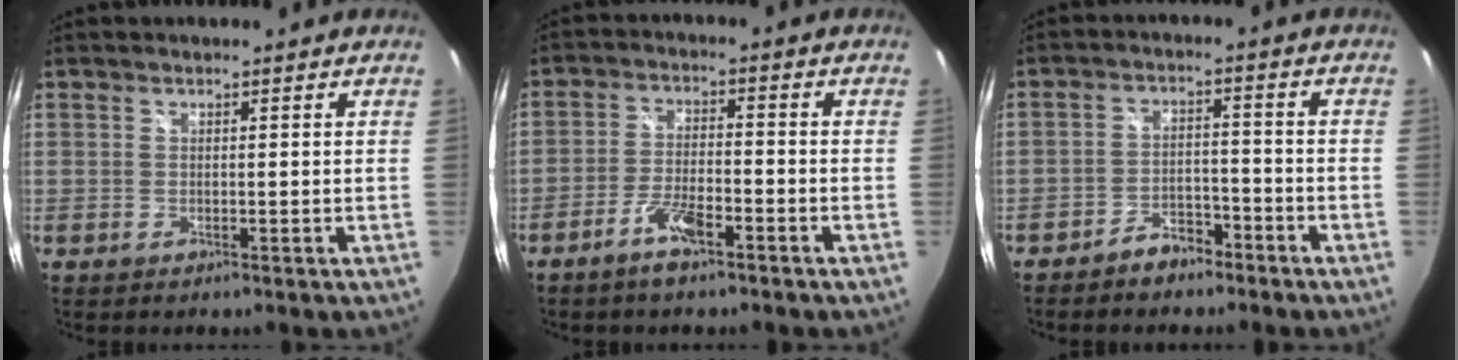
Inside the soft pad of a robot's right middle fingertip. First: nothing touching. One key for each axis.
{"total": 6.0, "fx": -4.1, "fy": 1.7, "fz": 4.0, "tx": -0.091, "ty": 0.000, "tz": -0.075}
{"total": 5.0, "fx": -4.1, "fy": 2.2, "fz": 1.9, "tx": -0.050, "ty": 0.016, "tz": -0.061}